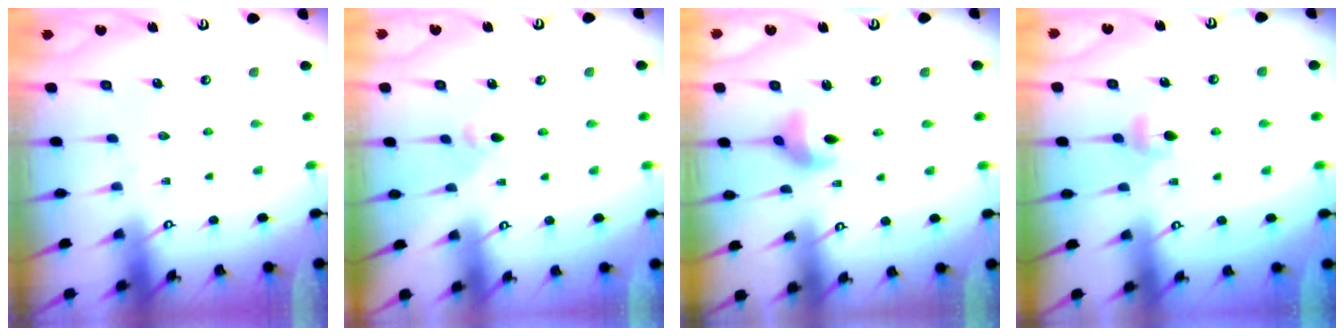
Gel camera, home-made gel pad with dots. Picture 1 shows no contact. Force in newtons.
{"total": 3.6, "press": 3.6, "slide": 0.7}
{"total": 5.7, "press": 5.7, "slide": 0.4}
{"total": 4.0, "press": 3.9, "slide": 0.8}